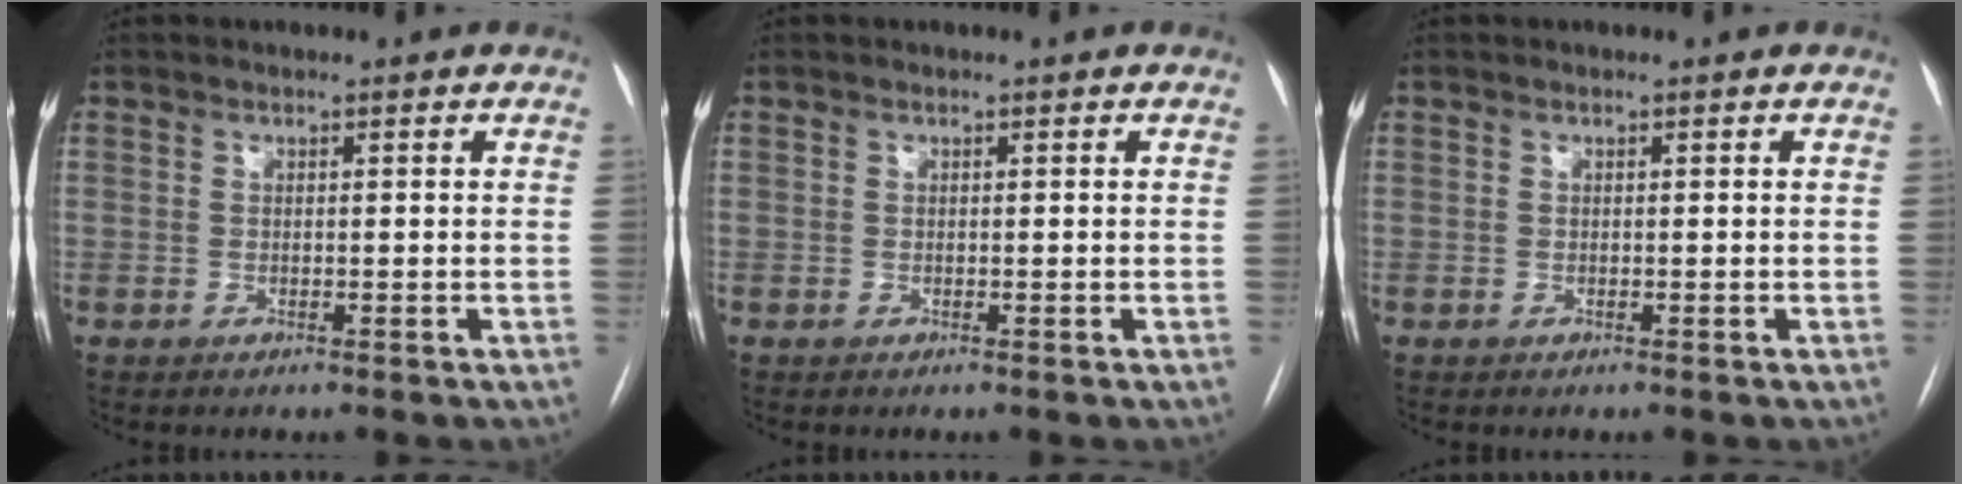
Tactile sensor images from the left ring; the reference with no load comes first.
{"total": 0.0}
{"total": 0.0}